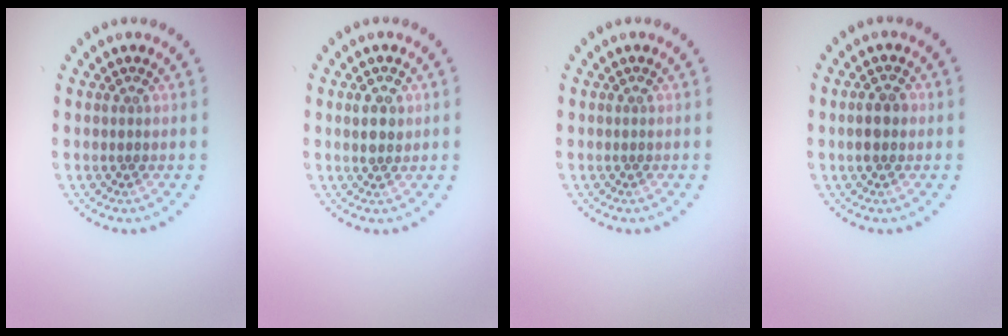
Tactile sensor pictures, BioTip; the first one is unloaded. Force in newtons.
{"total": 1.7, "press": 1.7, "slide": 0.2}
{"total": 0.0}
{"total": 1.9, "press": 1.9, "slide": 0.2}